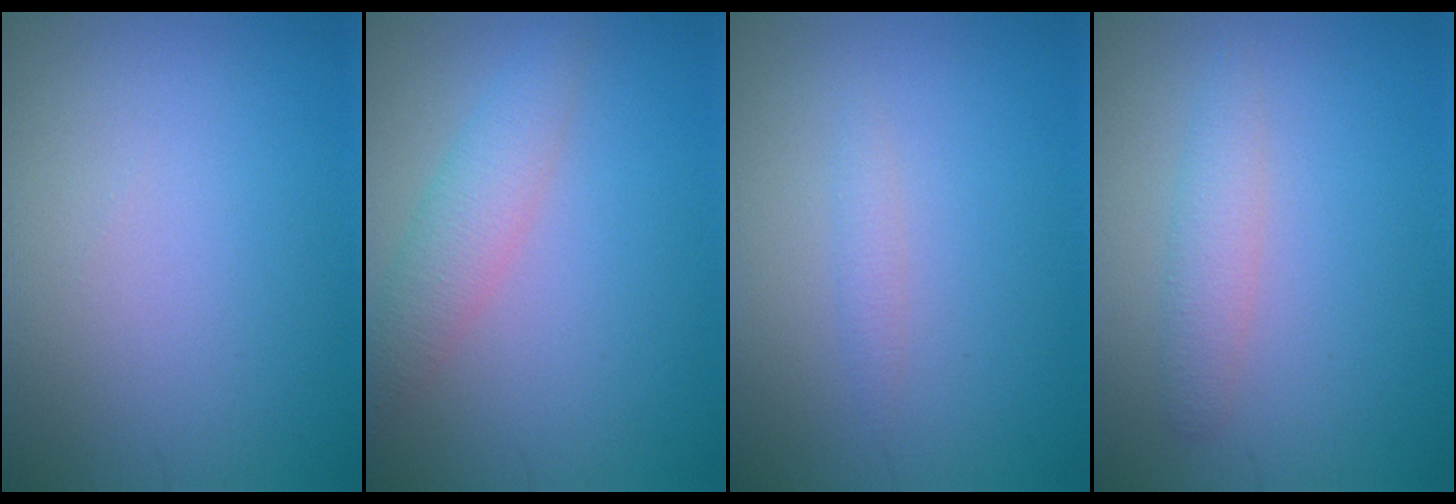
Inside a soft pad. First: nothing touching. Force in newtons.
{"total": 2.9, "press": 2.9, "slide": 0.1}
{"total": 0.9, "press": 0.9, "slide": 0.0}
{"total": 2.0, "press": 2.0, "slide": 0.1}